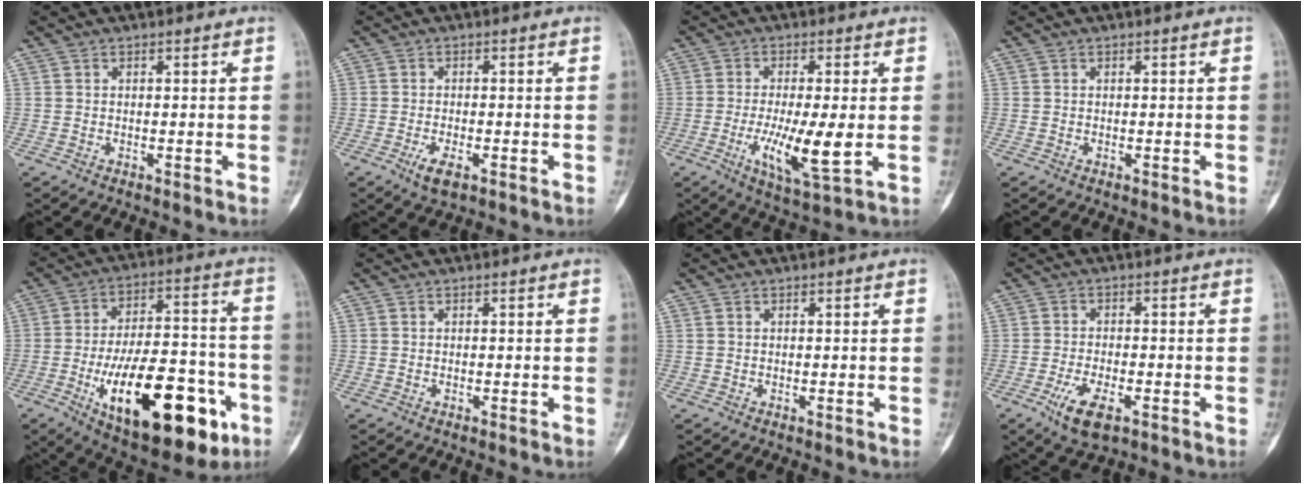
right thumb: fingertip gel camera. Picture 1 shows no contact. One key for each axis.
{"total": 3.7, "fx": -1.8, "fy": 1.5, "fz": 2.9, "tx": -0.054, "ty": -0.002, "tz": -0.028}
{"total": 10.5, "fx": -1.6, "fy": 2.3, "fz": 10.1, "tx": -0.182, "ty": -0.023, "tz": -0.024}
{"total": 0.0}
{"total": 27.9, "fx": -10.8, "fy": 12.0, "fz": 22.8, "tx": -0.338, "ty": 0.044, "tz": -0.150}
{"total": 0.0}
{"total": 0.0}
{"total": 6.9, "fx": -3.3, "fy": 2.9, "fz": 5.3, "tx": -0.103, "ty": 0.004, "tz": -0.053}